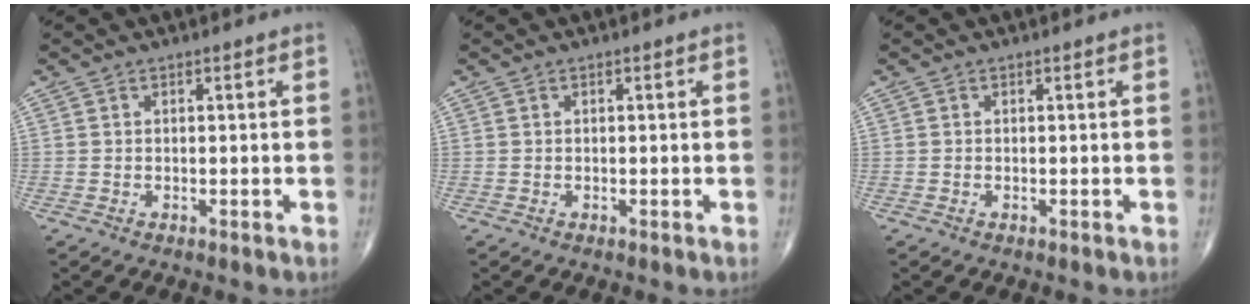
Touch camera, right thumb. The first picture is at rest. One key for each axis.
{"total": 0.0}
{"total": 0.0}